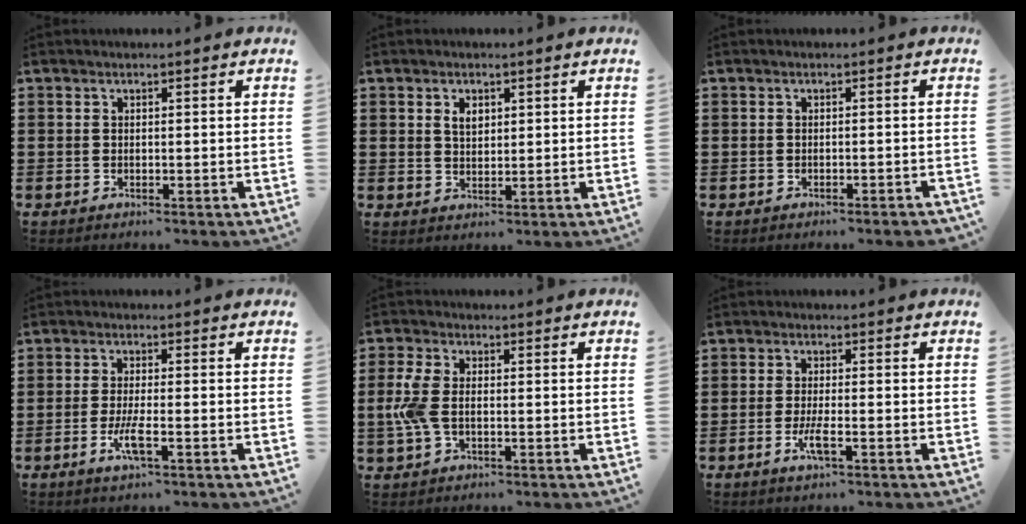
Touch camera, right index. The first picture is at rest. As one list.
[{"total": 2.3, "force": [1.0, 1.4, 1.5], "torque": [-0.035, 0.005, 0.018]}, {"total": 1.0, "force": [-0.9, -0.1, 0.5], "torque": [-0.010, -0.005, -0.016]}, {"total": 4.1, "force": [-1.6, 0.5, 3.8], "torque": [-0.076, -0.009, -0.032]}, {"total": 5.5, "force": [-0.4, 3.0, 4.5], "torque": [-0.120, -0.006, -0.016]}, {"total": 3.3, "force": [-1.3, 0.5, 3.0], "torque": [-0.065, -0.007, -0.027]}]